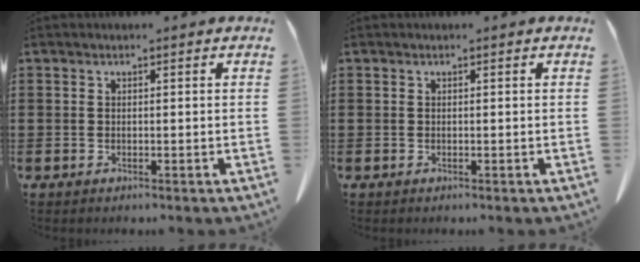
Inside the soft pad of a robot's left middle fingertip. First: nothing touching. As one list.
[{"total": 0.0}]